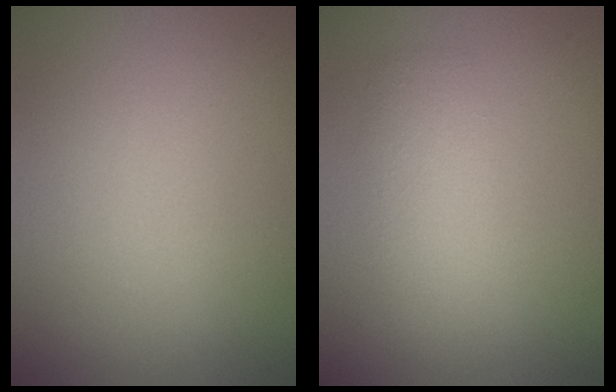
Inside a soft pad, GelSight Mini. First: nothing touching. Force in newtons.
{"total": 3.0, "press": 3.0, "slide": 0.2}